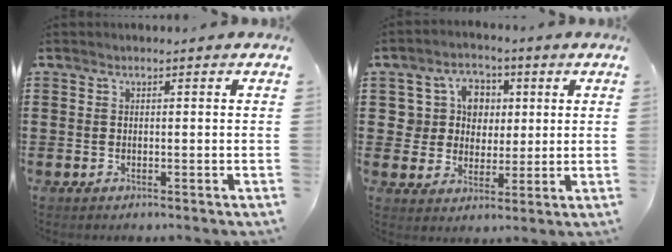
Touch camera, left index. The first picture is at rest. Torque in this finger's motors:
{"motor_torque": [0.95, 1.19, 0.18, 0.02]}